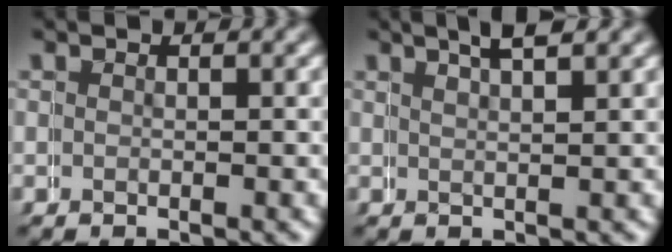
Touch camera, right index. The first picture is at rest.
{"total": 2.5, "force": [2.0, -0.7, 1.2], "torque": [-0.004, 0.011, 0.035]}